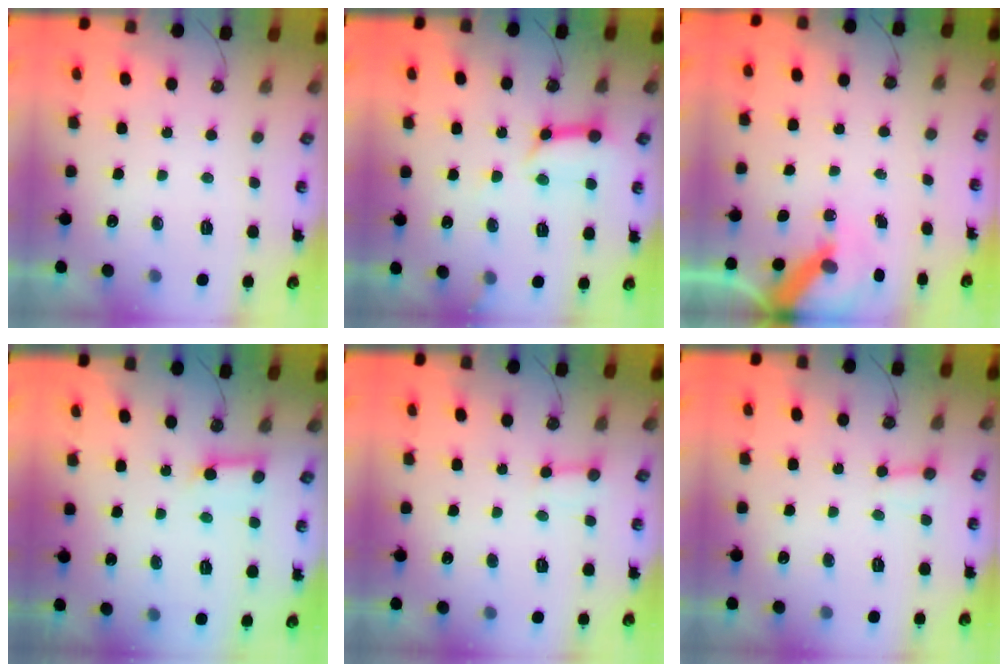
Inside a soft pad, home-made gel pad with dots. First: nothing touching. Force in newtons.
{"total": 12.3, "press": 12.3, "slide": 1.3}
{"total": 7.1, "press": 7.1, "slide": 0.9}
{"total": 6.0, "press": 5.9, "slide": 0.6}
{"total": 2.6, "press": 2.6, "slide": 0.3}
{"total": 2.8, "press": 2.8, "slide": 0.3}